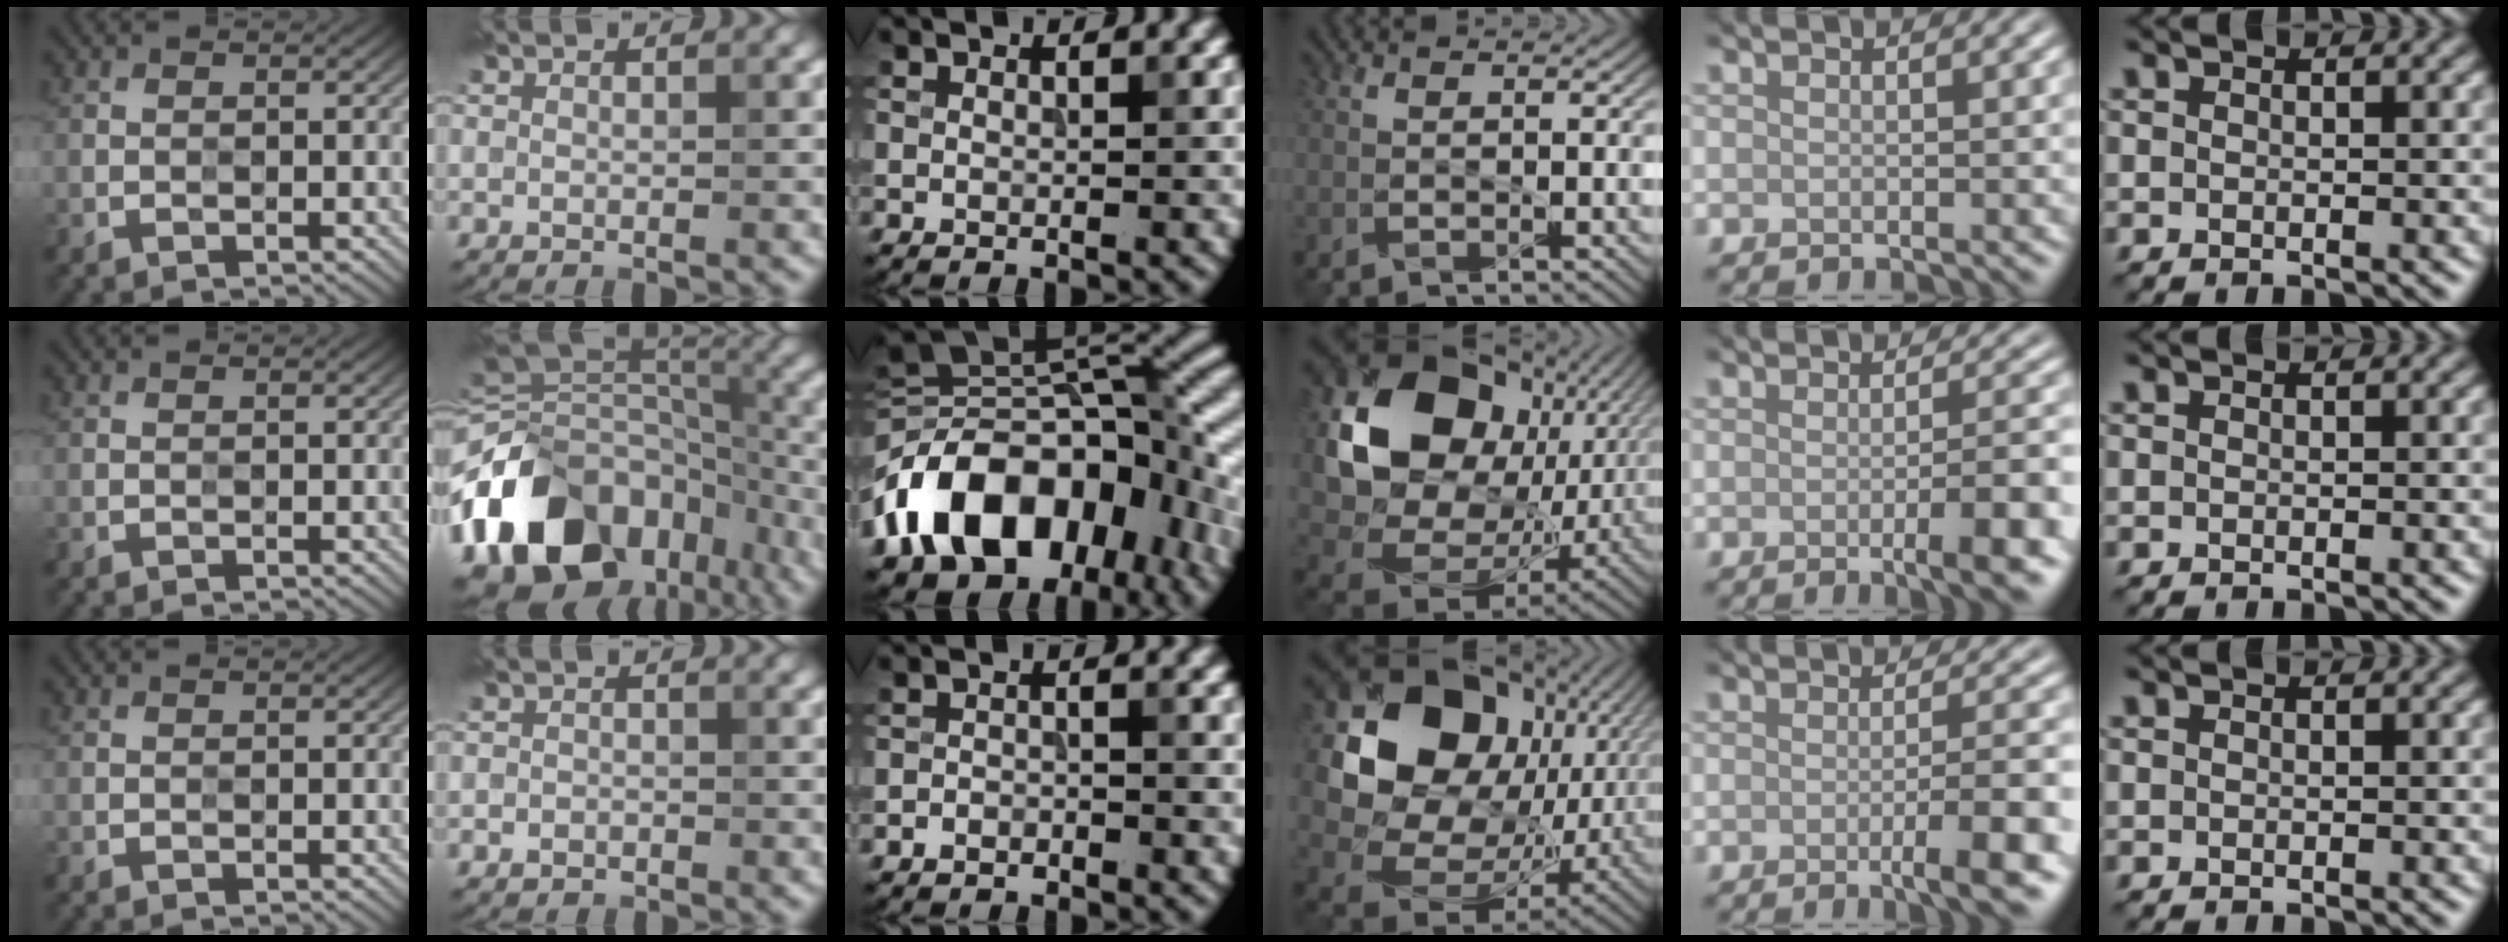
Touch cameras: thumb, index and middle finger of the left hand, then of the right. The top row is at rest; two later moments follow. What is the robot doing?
{"motion": "wipe", "object": "mirror"}